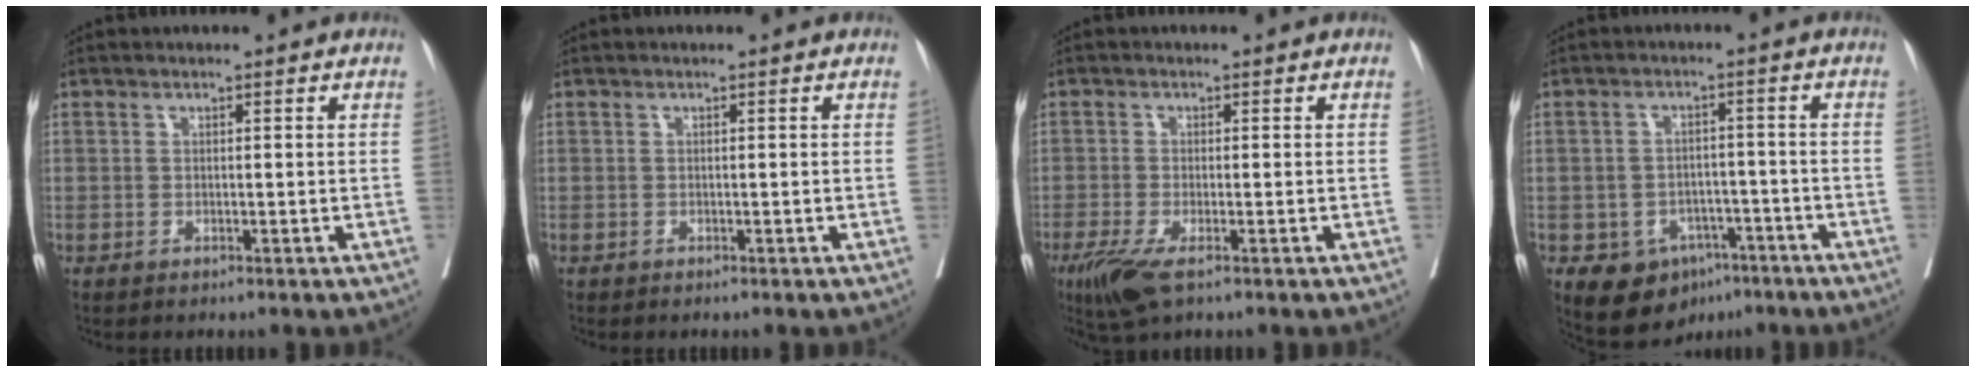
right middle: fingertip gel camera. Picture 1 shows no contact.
{"total": 0.0}
{"total": 5.4, "force": [-3.2, 1.2, 4.1], "torque": [-0.079, -0.015, -0.056]}
{"total": 8.1, "force": [-4.8, 5.6, 3.3], "torque": [-0.046, 0.012, -0.064]}